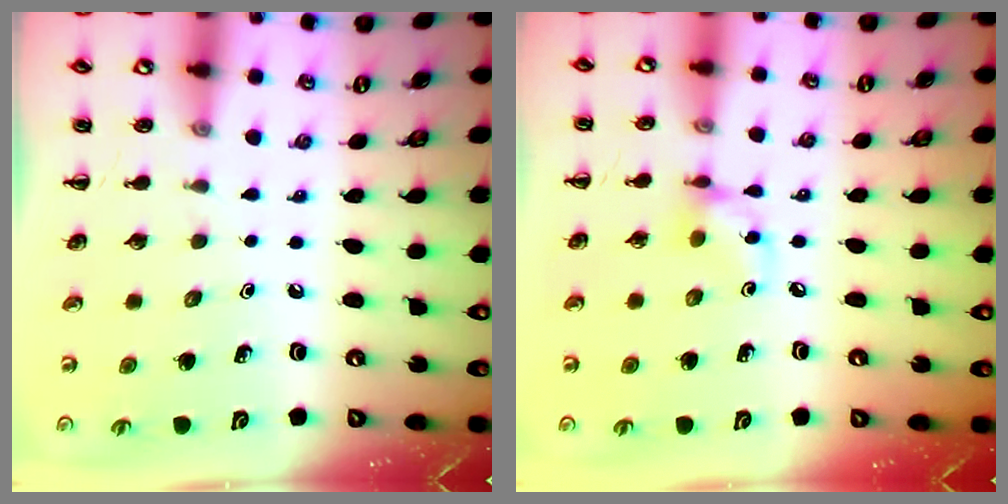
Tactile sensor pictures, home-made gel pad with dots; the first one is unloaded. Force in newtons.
{"total": 6.6, "press": 6.6, "slide": 0.3}